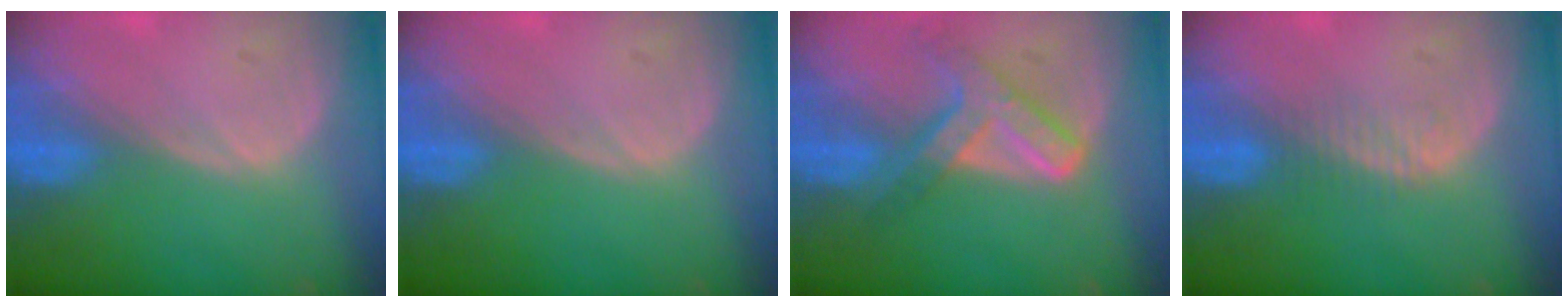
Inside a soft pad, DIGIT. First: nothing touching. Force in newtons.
{"total": 0.0}
{"total": 7.6, "press": 6.3, "slide": 4.3}
{"total": 2.3, "press": 2.3, "slide": 0.3}